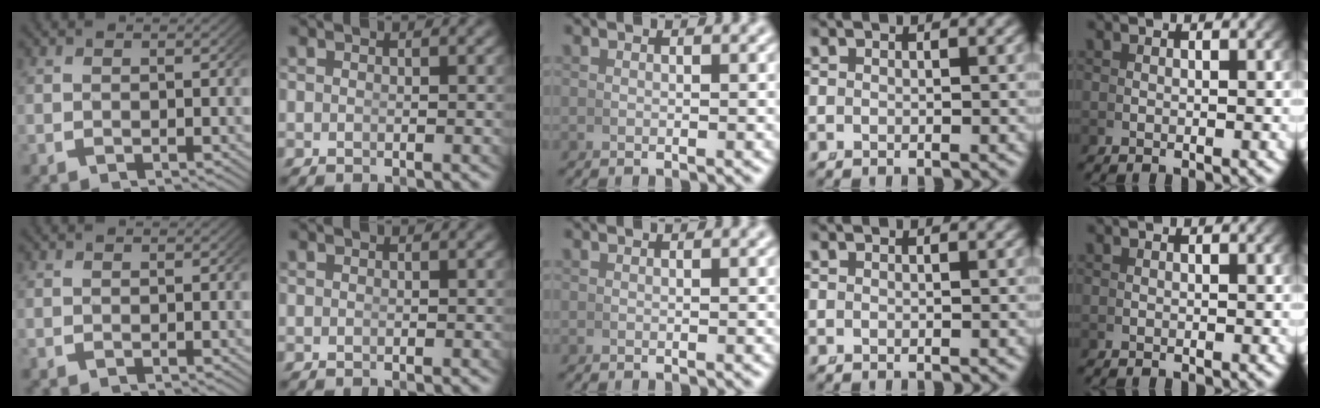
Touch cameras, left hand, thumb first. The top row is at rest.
{}